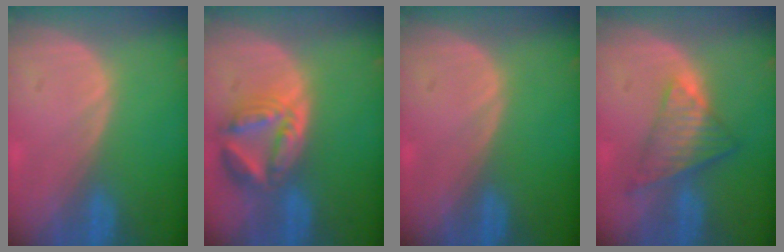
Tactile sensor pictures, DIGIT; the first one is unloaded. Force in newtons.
{"total": 8.0, "press": 7.1, "slide": 3.7}
{"total": 0.0}
{"total": 7.5, "press": 6.2, "slide": 4.3}